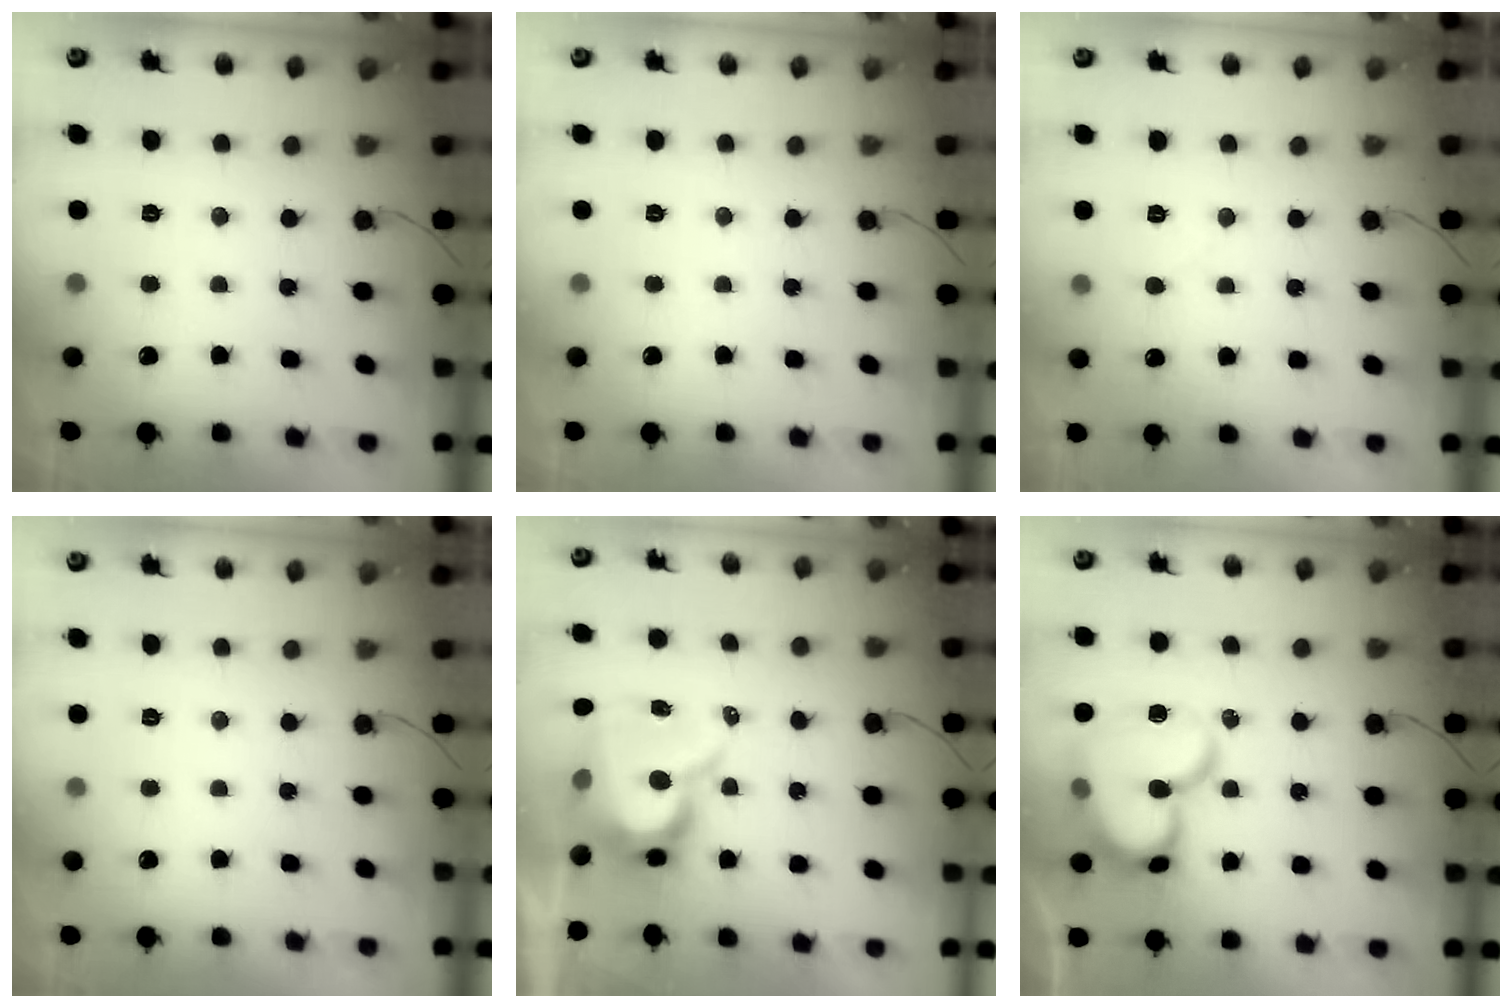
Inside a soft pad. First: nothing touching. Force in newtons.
{"total": 0.0}
{"total": 4.5, "press": 4.5, "slide": 0.3}
{"total": 0.0}
{"total": 11.2, "press": 11.1, "slide": 1.1}
{"total": 18.7, "press": 18.6, "slide": 1.9}